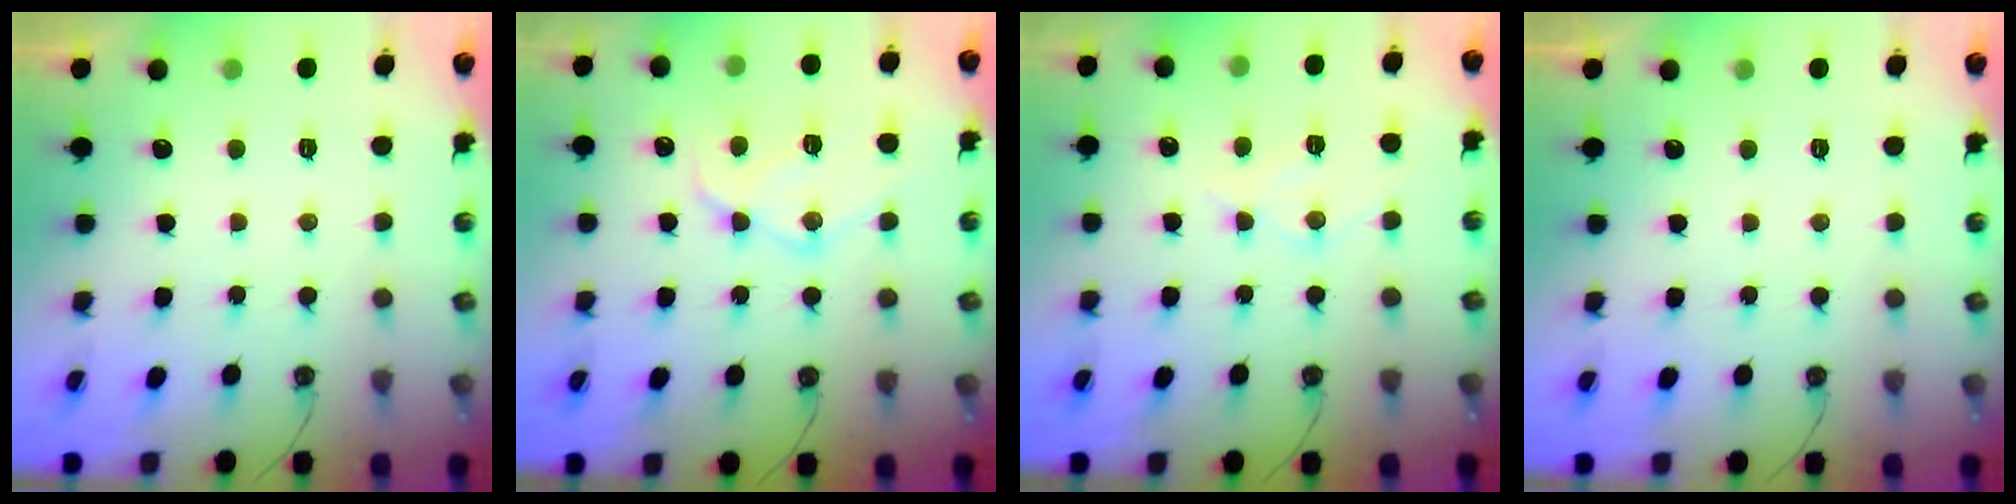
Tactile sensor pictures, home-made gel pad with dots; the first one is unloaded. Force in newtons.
{"total": 14.8, "press": 14.7, "slide": 1.2}
{"total": 9.5, "press": 9.5, "slide": 0.7}
{"total": 0.0}